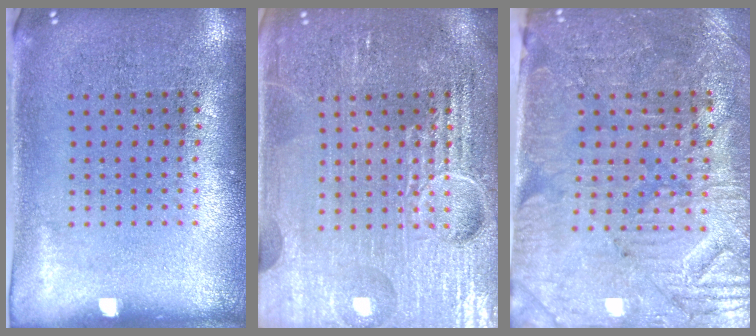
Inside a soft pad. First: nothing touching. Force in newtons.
{"total": 7.1, "press": 7.0, "slide": 0.9}
{"total": 3.7, "press": 3.5, "slide": 1.3}